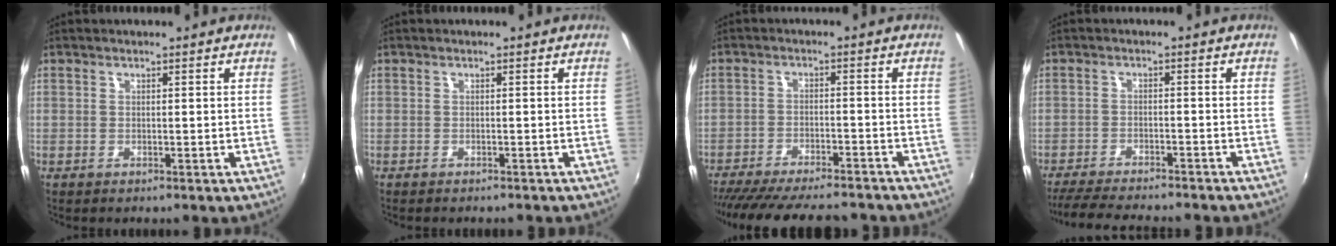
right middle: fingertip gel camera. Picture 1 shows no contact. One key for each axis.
{"total": 1.4, "fx": -1.3, "fy": 0.4, "fz": 0.4, "tx": -0.013, "ty": -0.008, "tz": -0.018}
{"total": 18.6, "fx": -16.1, "fy": 4.4, "fz": 8.3, "tx": -0.167, "ty": -0.022, "tz": -0.231}
{"total": 11.5, "fx": -10.3, "fy": 1.3, "fz": 5.0, "tx": -0.112, "ty": -0.020, "tz": -0.159}